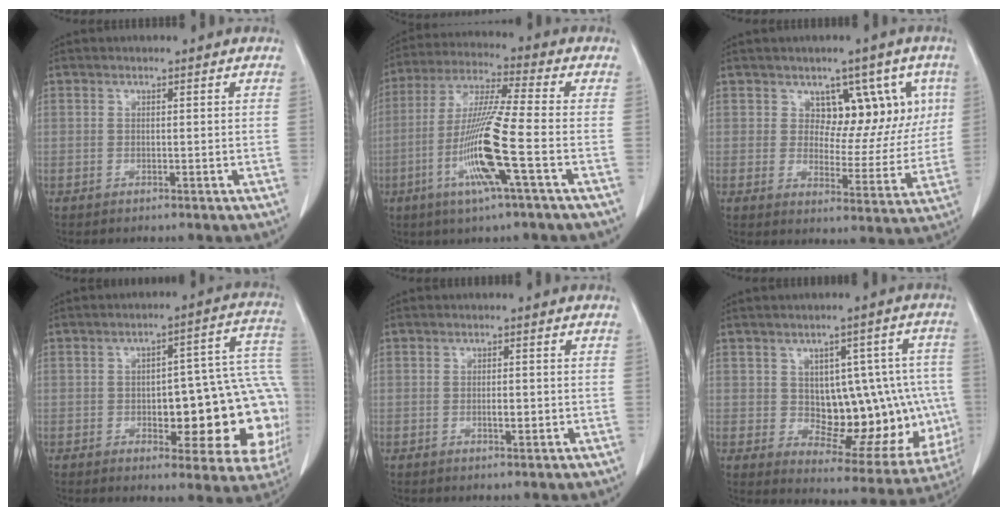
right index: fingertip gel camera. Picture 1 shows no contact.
{"total": 13.4, "force": [-4.2, -0.6, 12.7], "torque": [-0.259, -0.014, -0.088]}
{"total": 8.9, "force": [4.0, 5.7, 5.5], "torque": [-0.047, 0.014, 0.060]}
{"total": 20.8, "force": [-3.6, 7.1, 19.3], "torque": [-0.157, 0.046, -0.026]}
{"total": 1.7, "force": [-0.3, 0.5, 1.6], "torque": [-0.029, -0.001, -0.004]}
{"total": 16.8, "force": [-0.7, 8.1, 14.7], "torque": [-0.161, 0.024, 0.016]}